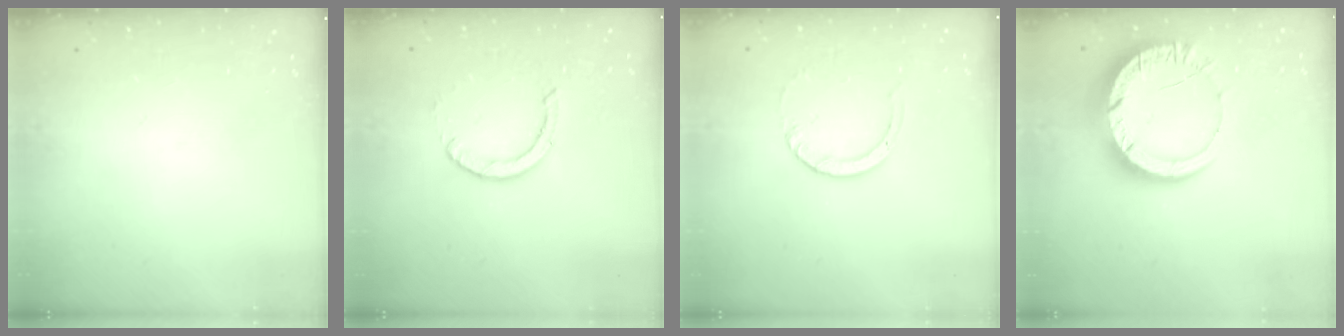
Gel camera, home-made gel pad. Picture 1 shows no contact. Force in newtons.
{"total": 3.6, "press": 3.6, "slide": 0.3}
{"total": 5.1, "press": 5.1, "slide": 0.3}
{"total": 13.7, "press": 13.6, "slide": 1.4}